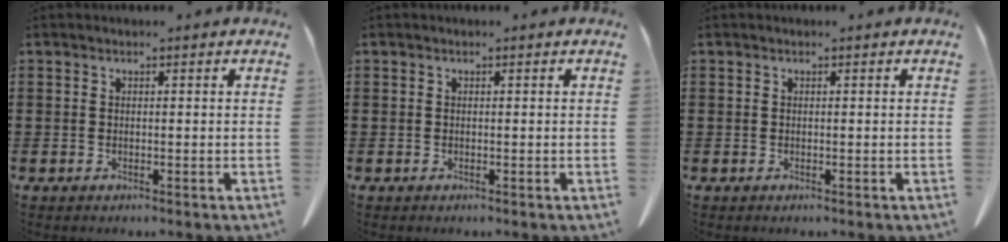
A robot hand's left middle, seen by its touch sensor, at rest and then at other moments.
{"total": 0.0}
{"total": 0.0}